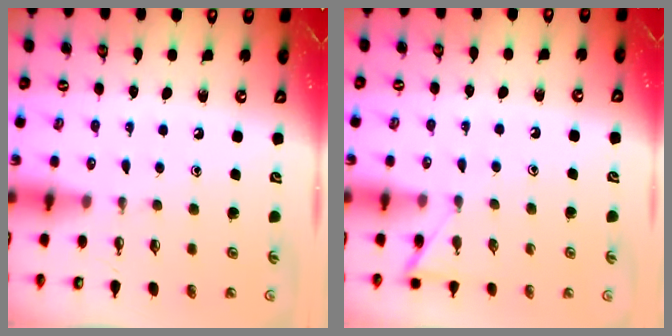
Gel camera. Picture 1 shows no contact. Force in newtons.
{"total": 5.2, "press": 5.1, "slide": 0.6}